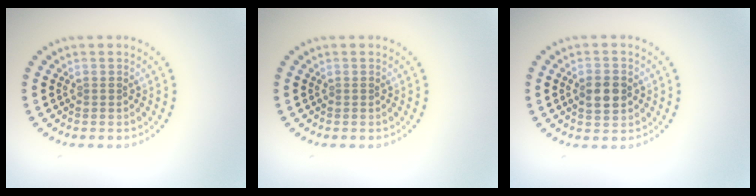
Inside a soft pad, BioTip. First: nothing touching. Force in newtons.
{"total": 0.0}
{"total": 3.0, "press": 3.0, "slide": 0.1}